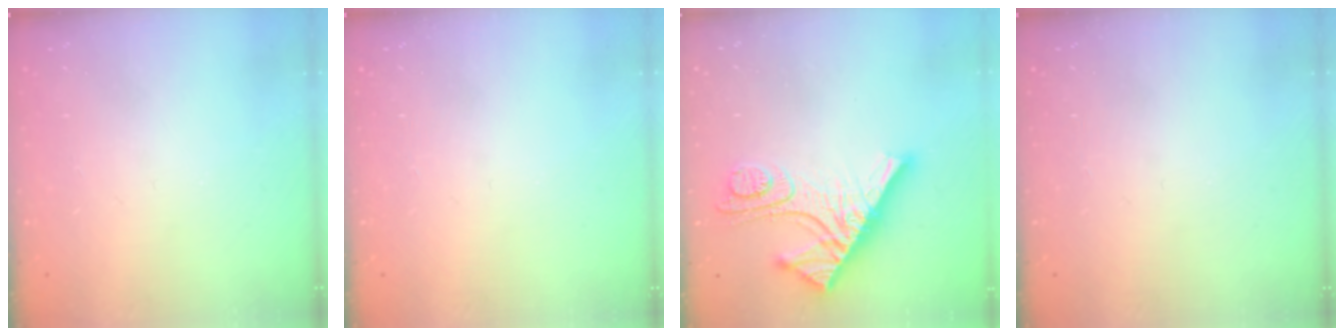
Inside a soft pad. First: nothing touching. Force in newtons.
{"total": 0.0}
{"total": 13.4, "press": 13.4, "slide": 1.1}
{"total": 0.0}